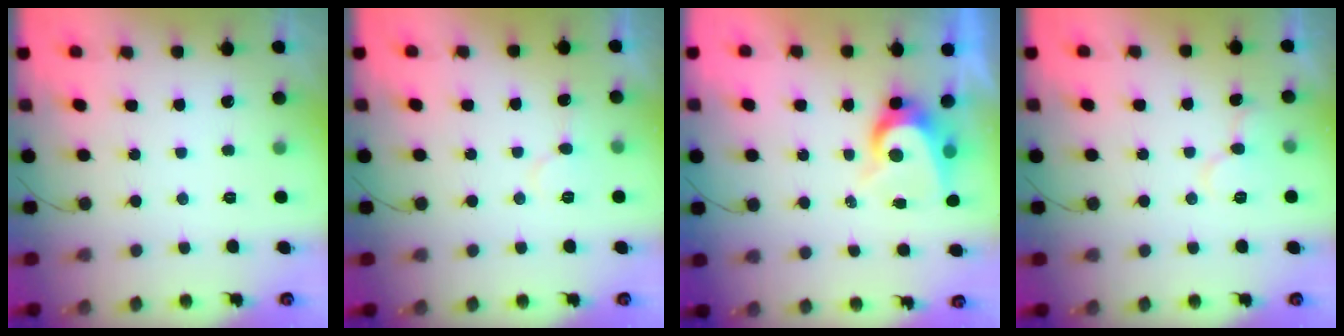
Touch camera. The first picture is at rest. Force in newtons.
{"total": 4.7, "press": 4.7, "slide": 0.3}
{"total": 7.0, "press": 7.0, "slide": 0.9}
{"total": 7.0, "press": 7.0, "slide": 0.4}